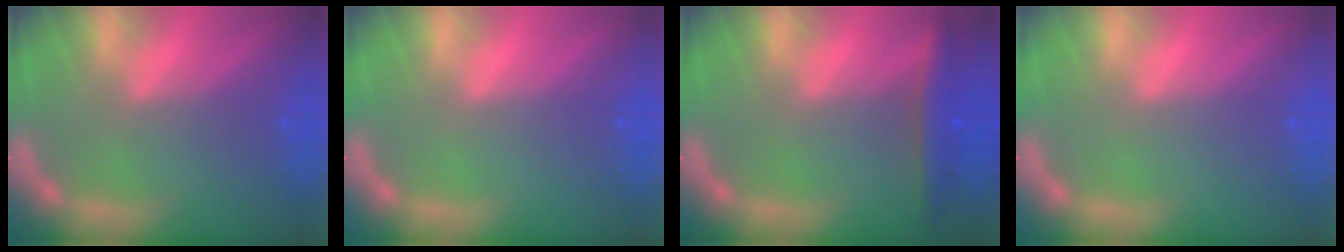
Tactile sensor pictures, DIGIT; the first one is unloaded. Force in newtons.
{"total": 0.0}
{"total": 4.0}
{"total": 0.0}